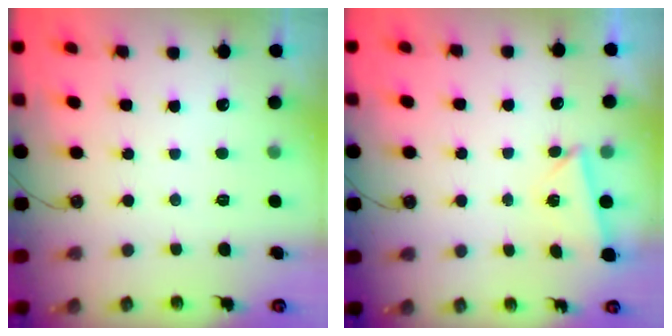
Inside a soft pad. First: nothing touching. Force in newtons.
{"total": 2.9, "press": 2.8, "slide": 0.7}